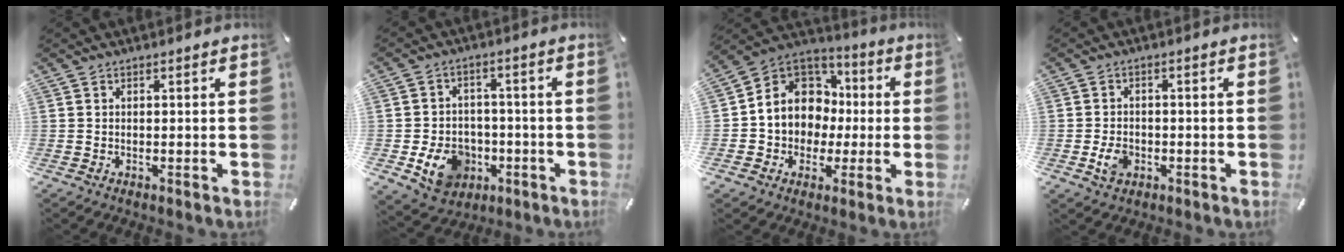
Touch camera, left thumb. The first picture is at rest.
{"total": 10.5, "force": [-3.4, 8.8, 4.8], "torque": [-0.096, 0.021, -0.054]}
{"total": 11.7, "force": [0.3, 11.1, 3.5], "torque": [-0.089, -0.006, 0.014]}
{"total": 4.3, "force": [-1.4, 3.3, 2.4], "torque": [-0.053, 0.004, -0.025]}